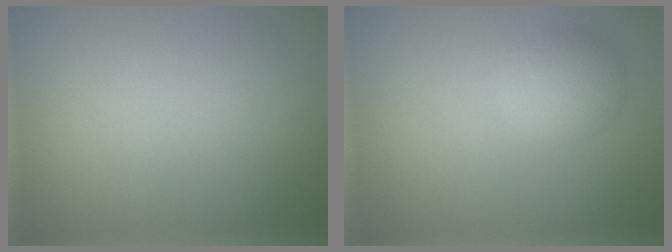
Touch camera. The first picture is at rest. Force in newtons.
{"total": 2.7, "press": 2.7, "slide": 0.2}